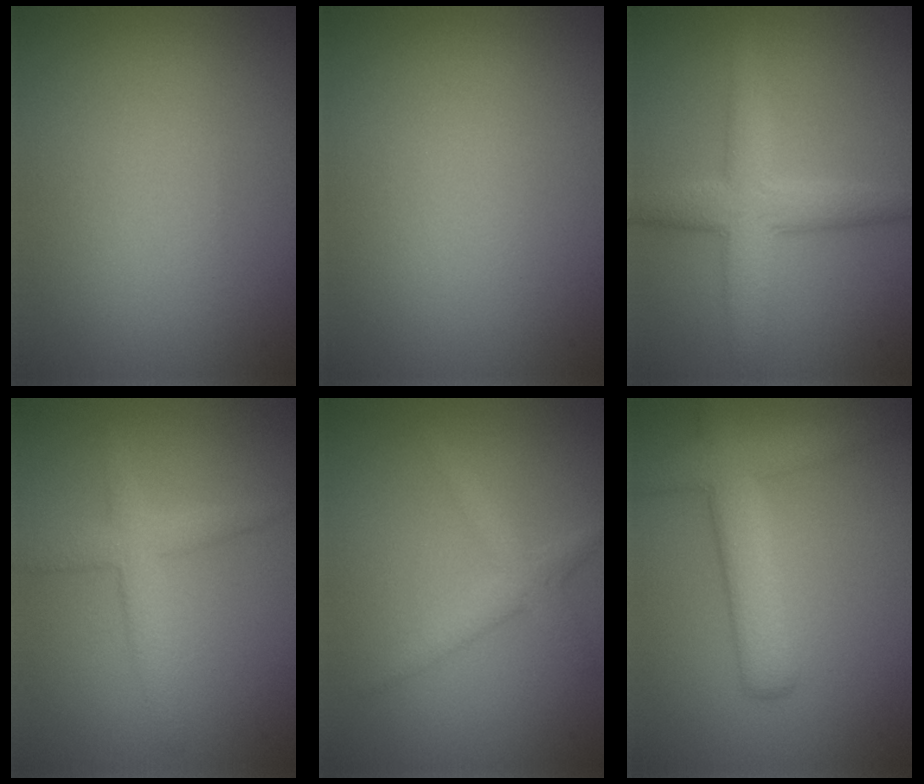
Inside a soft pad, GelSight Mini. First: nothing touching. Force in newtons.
{"total": 0.0}
{"total": 4.9, "press": 4.9, "slide": 0.1}
{"total": 2.8, "press": 2.8, "slide": 0.1}
{"total": 2.3, "press": 2.3, "slide": 0.1}
{"total": 5.4, "press": 5.4, "slide": 0.4}